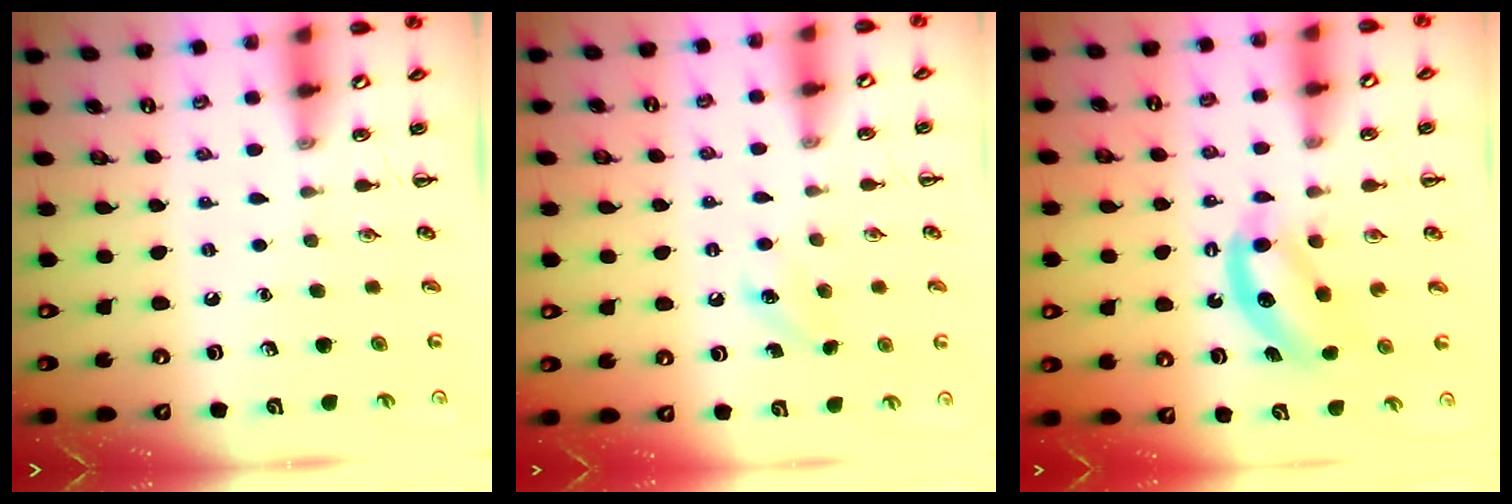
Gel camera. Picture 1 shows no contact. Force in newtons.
{"total": 6.3, "press": 6.1, "slide": 1.7}
{"total": 5.8, "press": 5.7, "slide": 0.7}